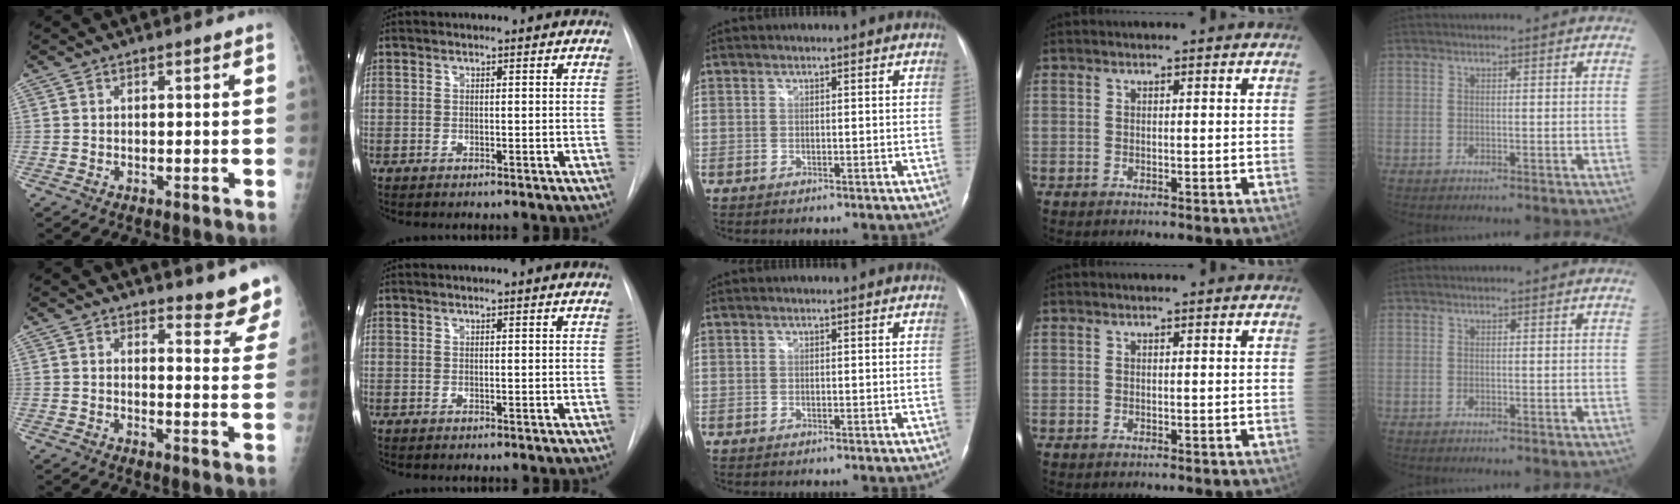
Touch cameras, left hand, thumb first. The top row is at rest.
{"thumb": {"total": 7.3, "force": [7.0, 1.5, 1.4], "torque": [0.015, -0.056, 0.064]}, "index": {"total": 1.7, "force": [1.5, -0.5, 0.6], "torque": [-0.016, 0.008, 0.027]}}